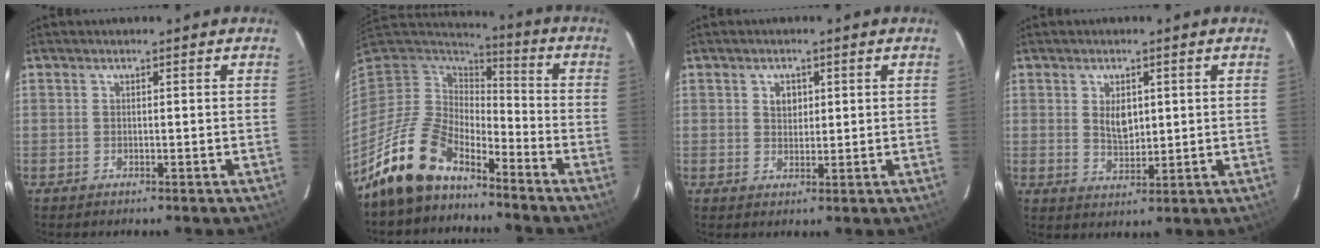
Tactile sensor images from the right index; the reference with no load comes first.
{"total": 14.5, "force": [-11.5, 6.2, 6.4], "torque": [-0.143, -0.002, -0.214]}
{"total": 2.8, "force": [1.0, 2.3, 1.4], "torque": [-0.018, 0.006, 0.018]}
{"total": 4.6, "force": [1.1, 2.8, 3.4], "torque": [-0.058, -0.001, 0.024]}